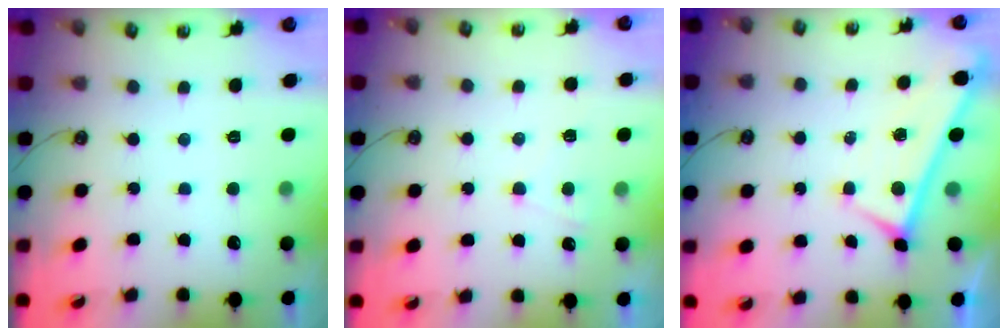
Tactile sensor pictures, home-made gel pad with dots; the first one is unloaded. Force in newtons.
{"total": 2.4, "press": 2.4, "slide": 0.4}
{"total": 0.0}